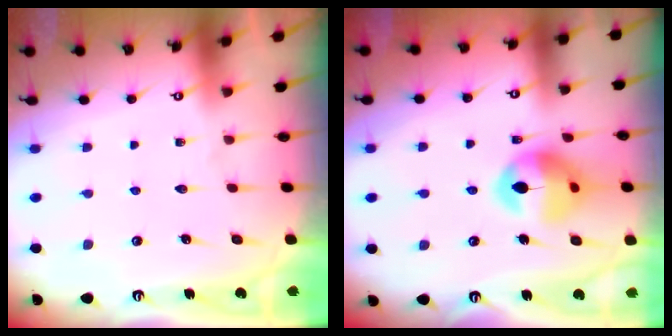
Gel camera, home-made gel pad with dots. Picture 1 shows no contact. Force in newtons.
{"total": 14.1, "press": 14.0, "slide": 1.5}